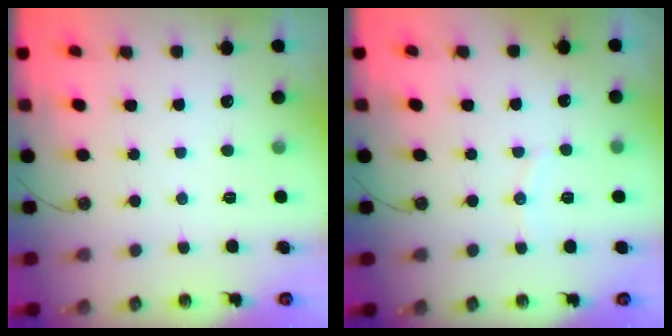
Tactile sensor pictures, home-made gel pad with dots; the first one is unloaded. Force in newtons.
{"total": 3.8, "press": 3.7, "slide": 0.8}